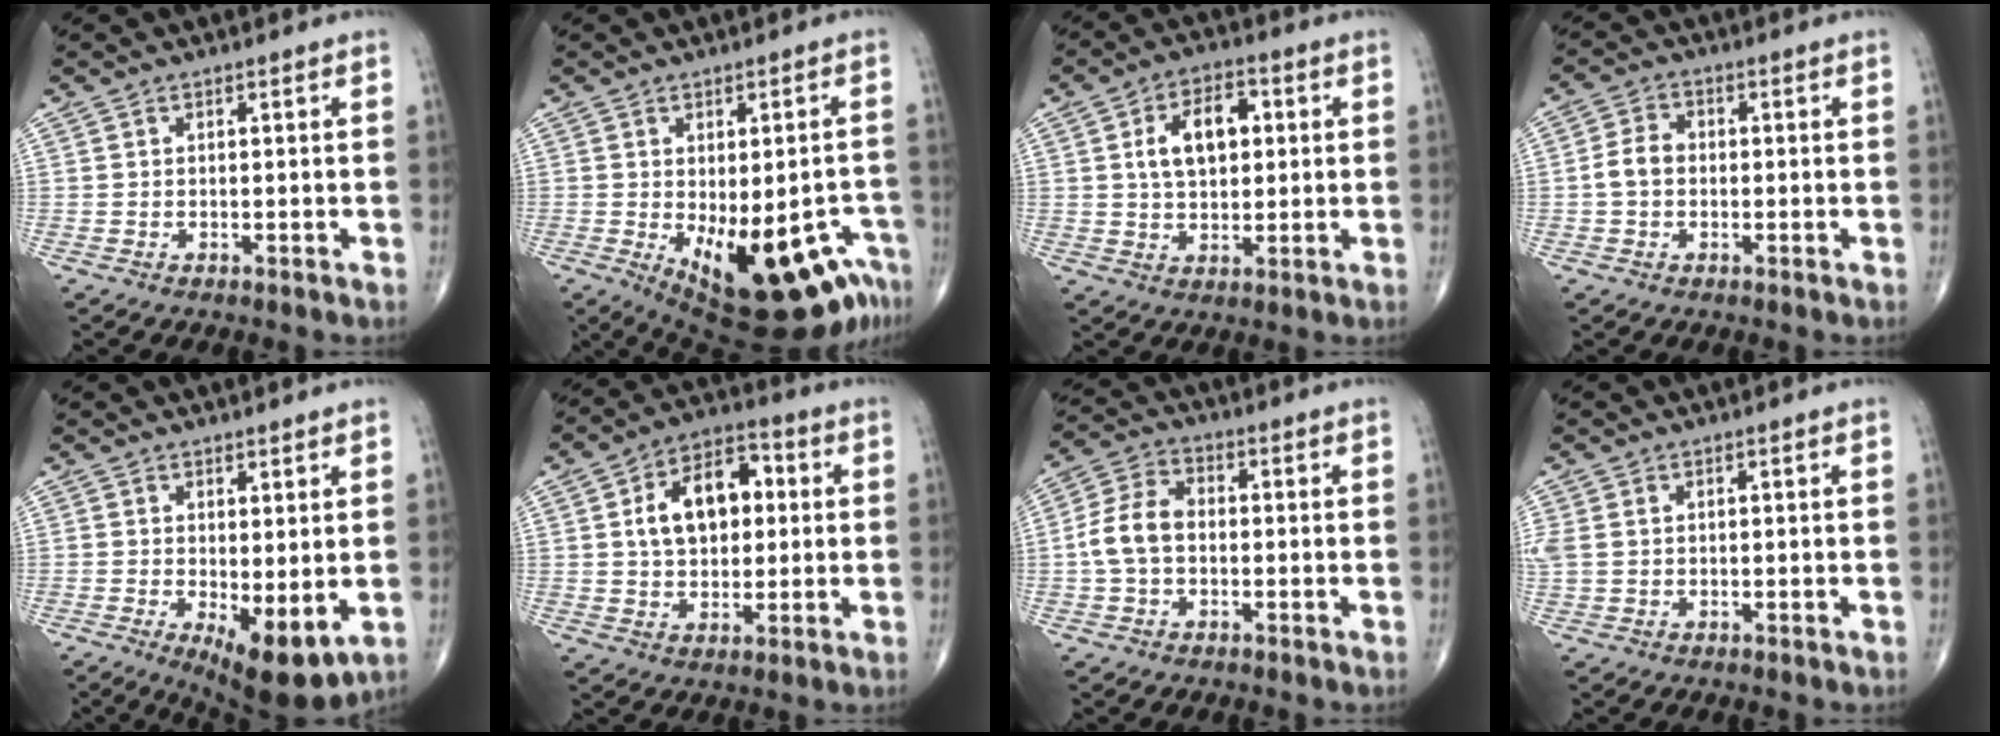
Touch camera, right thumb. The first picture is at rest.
{"total": 19.3, "force": [-8.7, 8.1, 15.2], "torque": [-0.150, 0.008, -0.101]}
{"total": 10.1, "force": [2.0, 6.2, 7.7], "torque": [-0.113, 0.010, 0.033]}
{"total": 4.4, "force": [-0.5, 3.4, 2.8], "torque": [-0.052, 0.016, -0.016]}
{"total": 8.9, "force": [-1.5, 3.3, 8.1], "torque": [-0.115, -0.024, -0.012]}
{"total": 13.6, "force": [2.2, 8.7, 10.2], "torque": [-0.137, 0.018, 0.030]}
{"total": 7.8, "force": [-0.8, 5.3, 5.6], "torque": [-0.113, 0.026, -0.024]}
{"total": 3.0, "force": [0.5, 2.3, 1.9], "torque": [-0.067, 0.012, 0.015]}